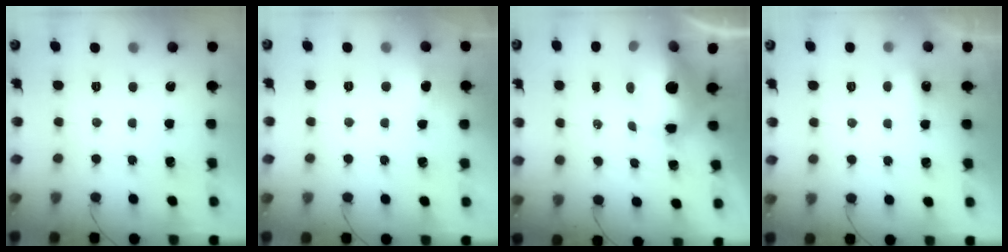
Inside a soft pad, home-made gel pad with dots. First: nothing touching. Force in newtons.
{"total": 10.5, "press": 5.0, "slide": 9.3}
{"total": 18.8, "press": 15.3, "slide": 10.8}
{"total": 3.5, "press": 3.4, "slide": 0.7}